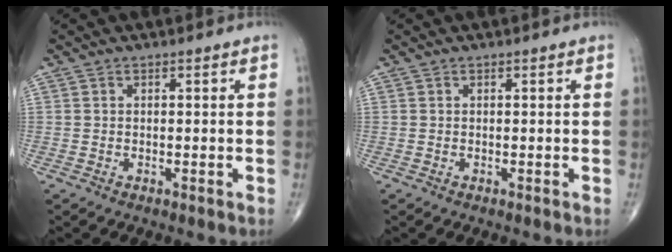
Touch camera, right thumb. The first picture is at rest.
{"total": 0.0}